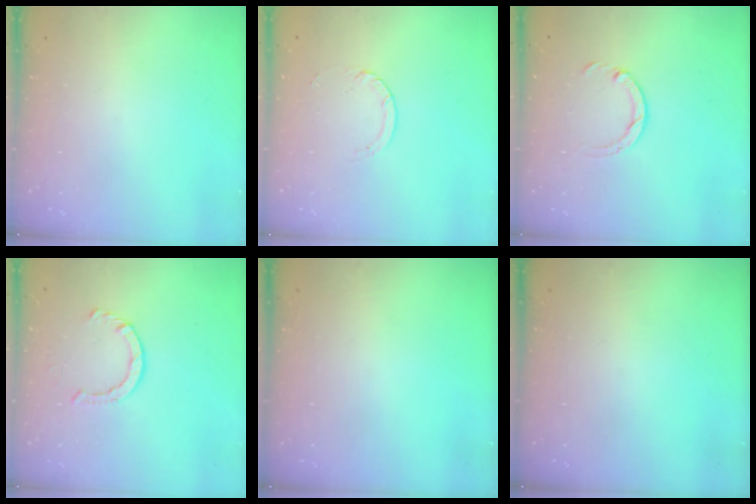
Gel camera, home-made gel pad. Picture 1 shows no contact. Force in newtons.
{"total": 2.5, "press": 2.4, "slide": 0.2}
{"total": 4.6, "press": 4.6, "slide": 0.3}
{"total": 2.9, "press": 2.9, "slide": 0.4}
{"total": 0.0}
{"total": 0.0}